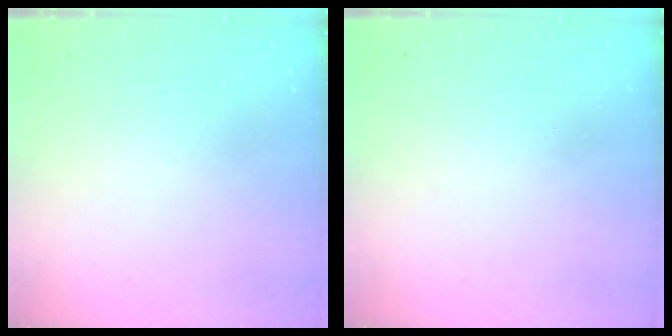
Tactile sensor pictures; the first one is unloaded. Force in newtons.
{"total": 0.0}